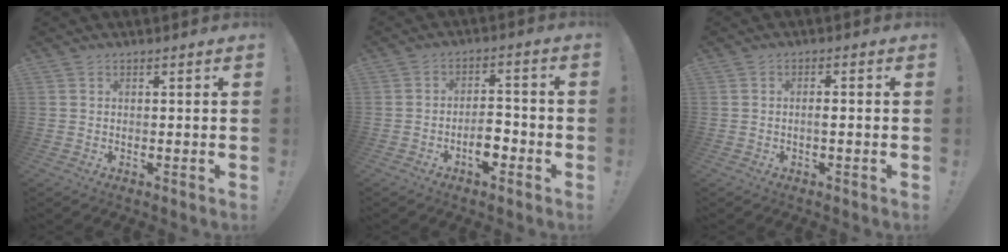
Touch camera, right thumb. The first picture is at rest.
{"total": 6.7, "force": [-3.3, 3.0, 5.0], "torque": [-0.077, 0.012, -0.058]}
{"total": 2.1, "force": [-0.8, 0.3, 1.9], "torque": [-0.034, 0.004, -0.015]}